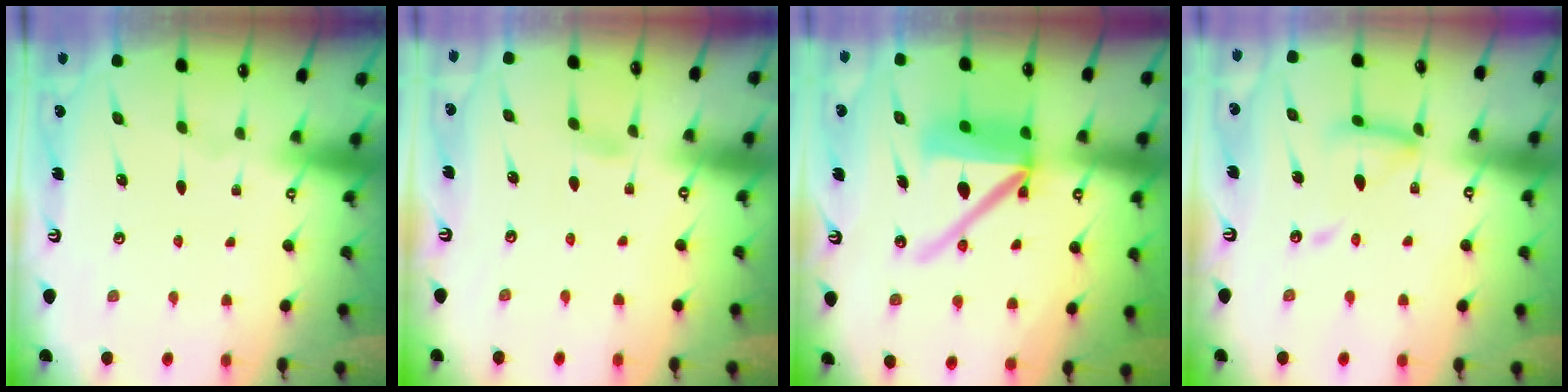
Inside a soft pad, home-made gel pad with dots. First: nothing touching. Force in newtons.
{"total": 3.7, "press": 3.7, "slide": 0.4}
{"total": 15.1, "press": 15.0, "slide": 2.1}
{"total": 12.9, "press": 12.8, "slide": 1.2}